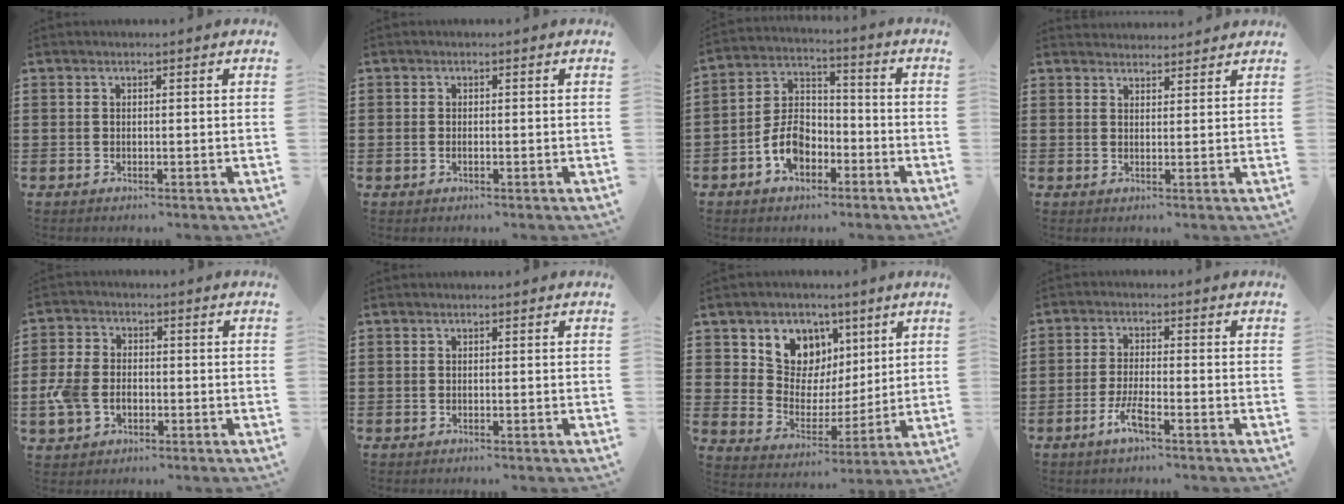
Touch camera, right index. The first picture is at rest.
{"total": 0.6, "force": [-0.2, 0.2, 0.5], "torque": [-0.011, -0.004, -0.004]}
{"total": 7.7, "force": [-3.4, 5.0, 4.7], "torque": [-0.108, 0.014, -0.067]}
{"total": 2.0, "force": [2.0, 0.0, -0.5], "torque": [0.006, -0.001, 0.039]}
{"total": 5.4, "force": [-1.6, 3.9, 3.4], "torque": [-0.098, -0.003, -0.037]}
{"total": 0.0}
{"total": 7.9, "force": [4.6, 6.2, 1.4], "torque": [-0.062, -0.034, 0.082]}
{"total": 4.2, "force": [-2.5, 0.6, 3.3], "torque": [-0.082, -0.009, -0.052]}